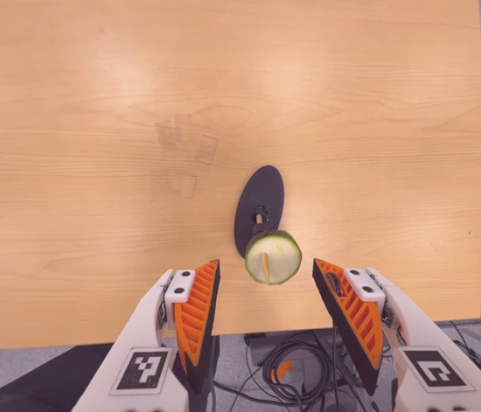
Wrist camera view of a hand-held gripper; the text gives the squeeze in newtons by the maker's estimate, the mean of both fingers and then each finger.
{"total": 0.0}